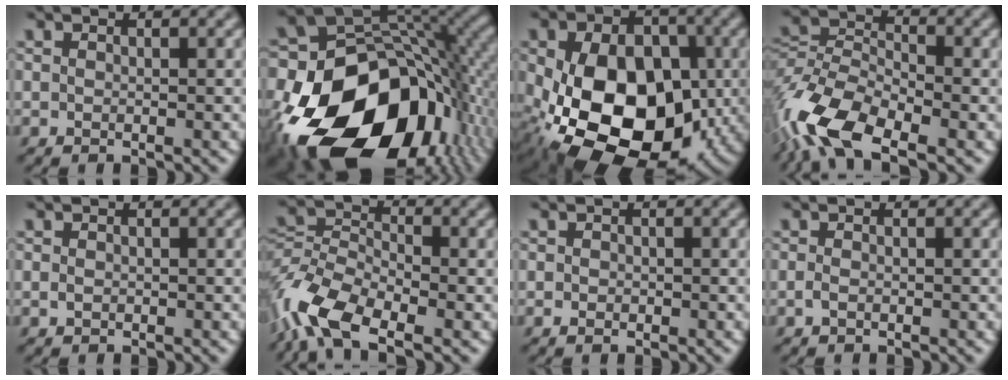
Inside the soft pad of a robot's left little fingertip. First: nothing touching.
{"total": 21.5, "force": [-8.6, 14.2, 13.6], "torque": [-0.293, -0.052, -0.119]}
{"total": 17.3, "force": [-3.5, 11.6, 12.4], "torque": [-0.183, -0.018, -0.055]}
{"total": 10.9, "force": [-6.3, 5.1, 7.2], "torque": [-0.152, -0.002, -0.138]}
{"total": 0.5, "force": [-0.1, 0.4, 0.3], "torque": [-0.007, 0.000, -0.002]}
{"total": 9.5, "force": [-5.4, 4.7, 6.1], "torque": [-0.132, -0.001, -0.124]}
{"total": 0.7, "force": [-0.2, 0.6, 0.4], "torque": [-0.006, -0.002, -0.006]}
{"total": 0.7, "force": [-0.3, 0.4, 0.5], "torque": [-0.014, 0.000, -0.007]}